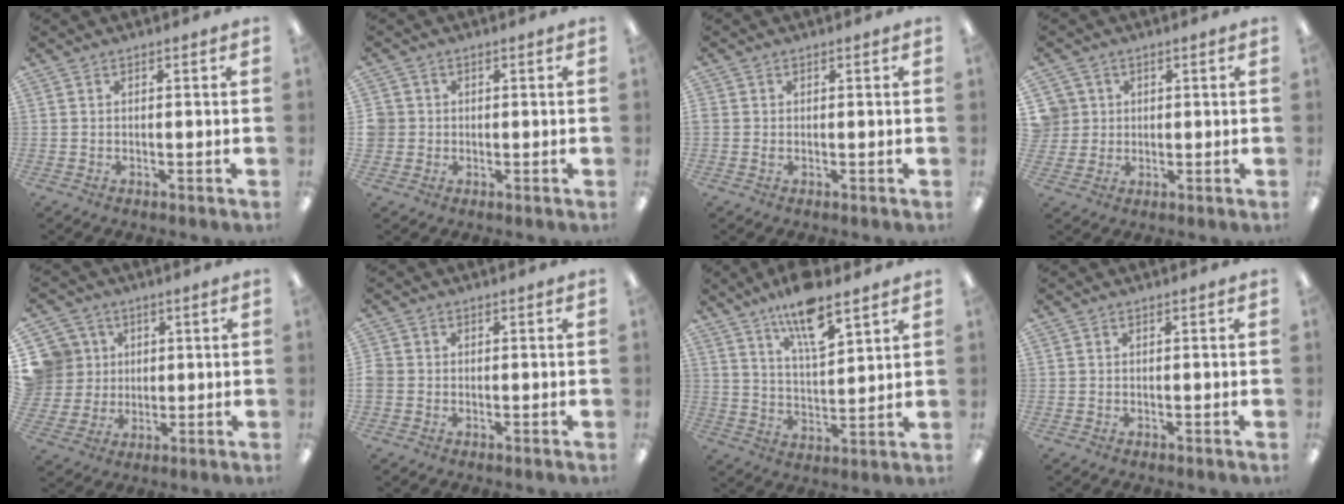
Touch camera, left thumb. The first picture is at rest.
{"total": 3.0, "force": [0.1, 2.9, 0.6], "torque": [-0.014, 0.006, 0.002]}
{"total": 0.9, "force": [0.0, 0.9, 0.4], "torque": [-0.008, 0.003, -0.002]}
{"total": 4.8, "force": [1.4, 4.6, 0.1], "torque": [-0.012, 0.007, 0.028]}
{"total": 9.9, "force": [3.0, 9.4, 1.0], "torque": [-0.048, -0.010, 0.064]}
{"total": 2.2, "force": [-0.3, 2.0, 0.9], "torque": [-0.014, 0.006, -0.005]}
{"total": 11.9, "force": [8.8, 3.5, 7.2], "torque": [-0.121, -0.046, 0.152]}
{"total": 0.0}